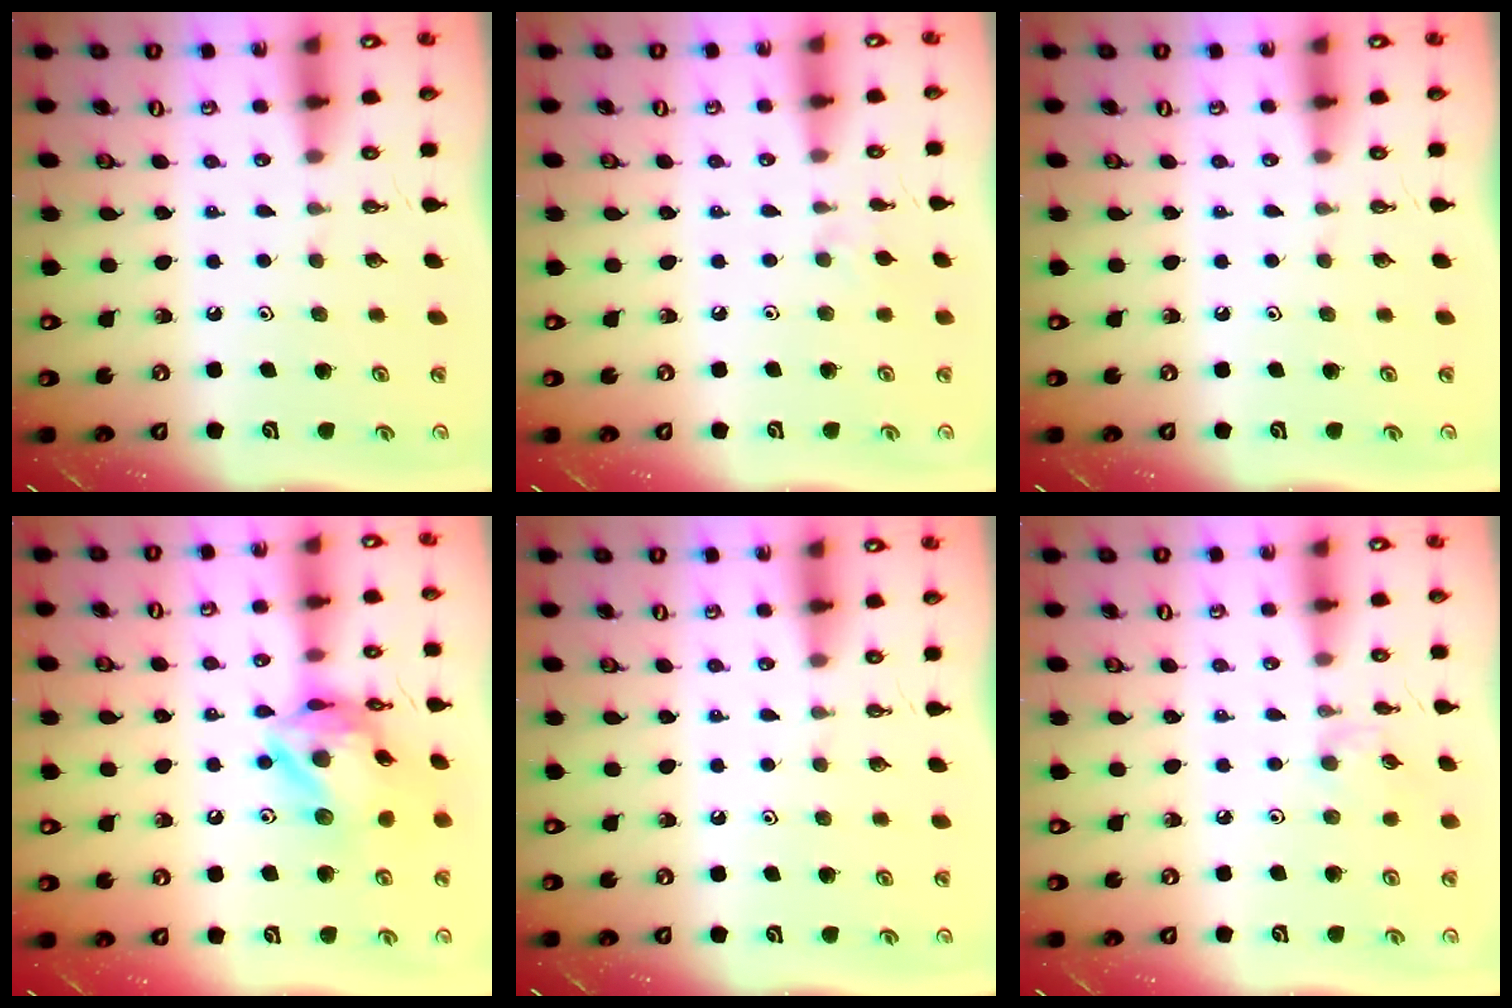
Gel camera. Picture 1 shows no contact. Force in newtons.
{"total": 2.7, "press": 2.7, "slide": 0.4}
{"total": 0.0}
{"total": 15.3, "press": 15.2, "slide": 1.5}
{"total": 0.0}
{"total": 1.7, "press": 1.7, "slide": 0.4}